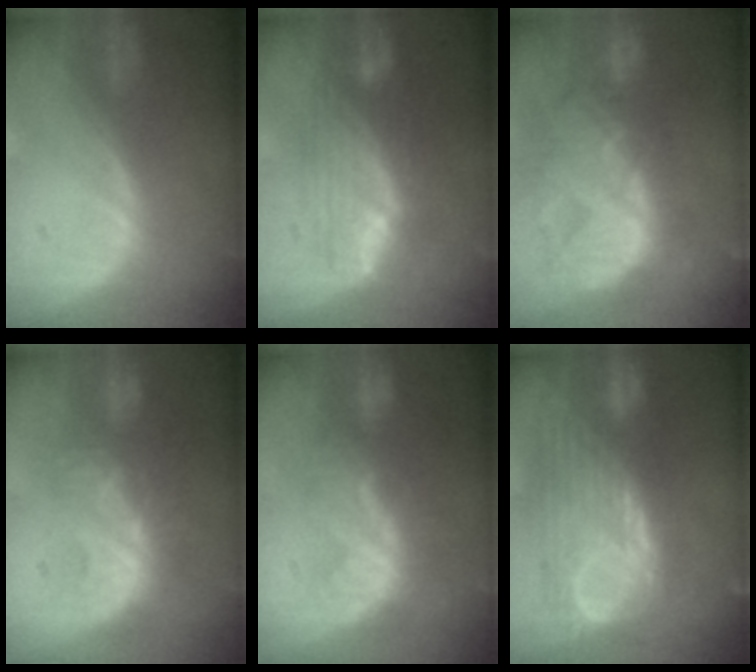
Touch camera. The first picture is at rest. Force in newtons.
{"total": 7.6, "press": 7.4, "slide": 1.5}
{"total": 13.7, "press": 11.7, "slide": 7.2}
{"total": 9.0, "press": 8.6, "slide": 2.6}
{"total": 8.4, "press": 7.6, "slide": 3.5}
{"total": 11.5, "press": 10.4, "slide": 4.9}